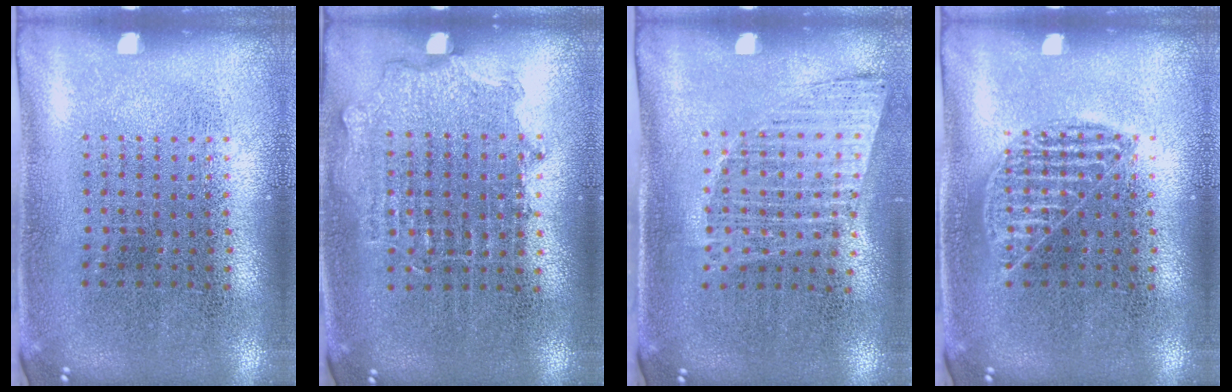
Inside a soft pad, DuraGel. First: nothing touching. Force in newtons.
{"total": 0.8, "press": 0.8, "slide": 0.2}
{"total": 1.0, "press": 1.0, "slide": 0.4}
{"total": 1.4, "press": 1.4, "slide": 0.2}